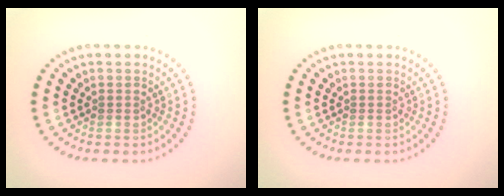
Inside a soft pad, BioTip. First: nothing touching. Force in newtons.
{"total": 0.0}